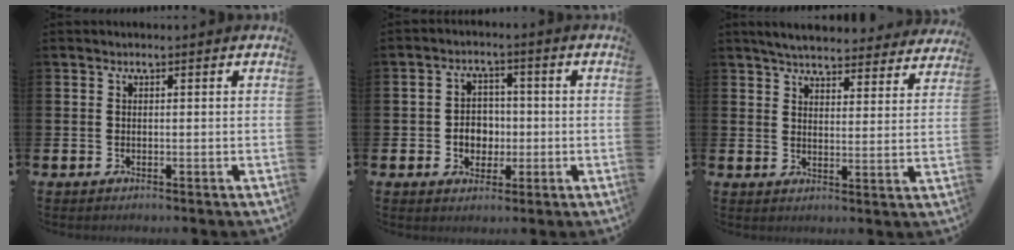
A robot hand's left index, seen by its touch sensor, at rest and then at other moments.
{"total": 3.8, "force": [-0.6, 3.4, 1.6], "torque": [-0.034, 0.006, -0.018]}
{"total": 5.4, "force": [5.2, 0.8, 1.1], "torque": [-0.035, -0.034, 0.090]}